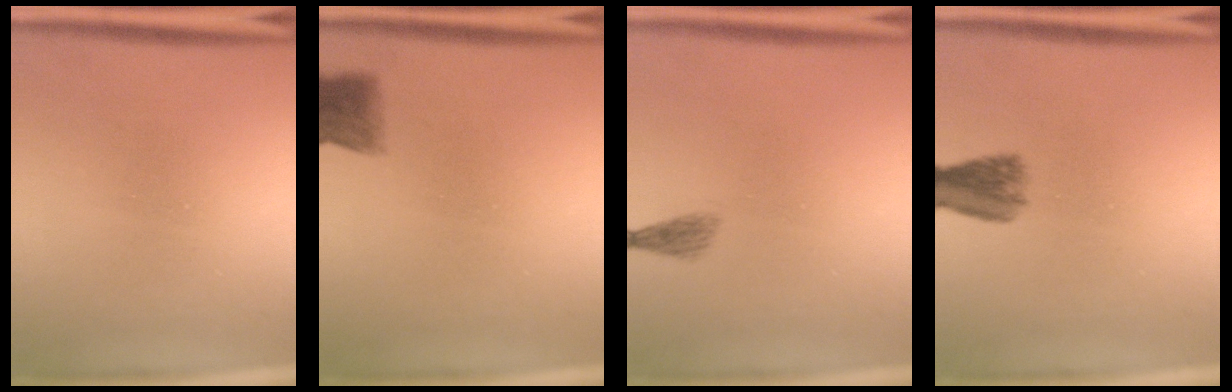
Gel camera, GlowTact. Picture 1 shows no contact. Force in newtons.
{"total": 3.4}
{"total": 3.1}
{"total": 4.0}